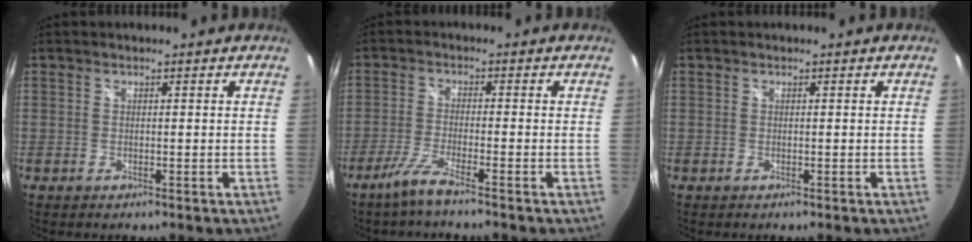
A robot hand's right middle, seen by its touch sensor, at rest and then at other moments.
{"total": 4.8, "force": [-3.7, -0.5, 3.0], "torque": [-0.077, -0.009, -0.074]}
{"total": 0.0}